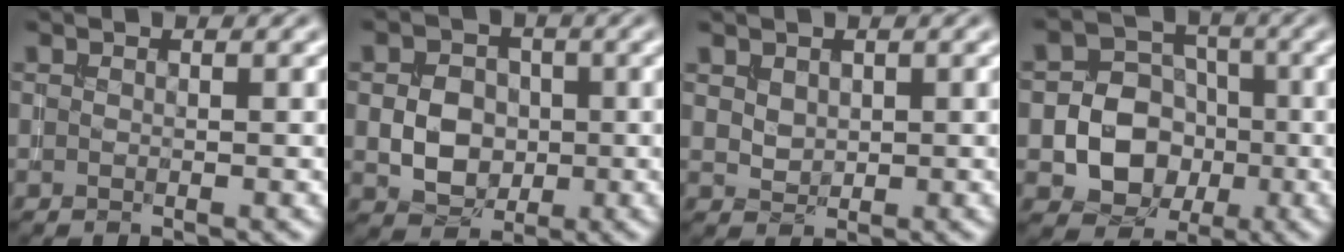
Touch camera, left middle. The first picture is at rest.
{"total": 4.1, "force": [-0.4, 3.3, 2.3], "torque": [-0.039, -0.001, -0.007]}
{"total": 1.3, "force": [0.7, 1.0, 0.6], "torque": [-0.011, -0.003, 0.018]}
{"total": 7.4, "force": [-1.6, 6.5, 3.3], "torque": [-0.033, 0.001, -0.051]}